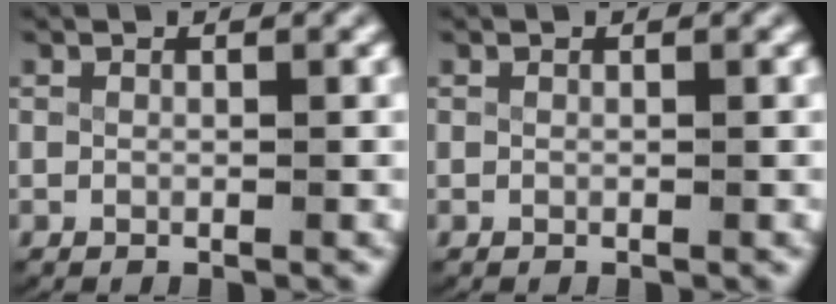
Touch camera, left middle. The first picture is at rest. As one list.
[{"total": 0.0}]